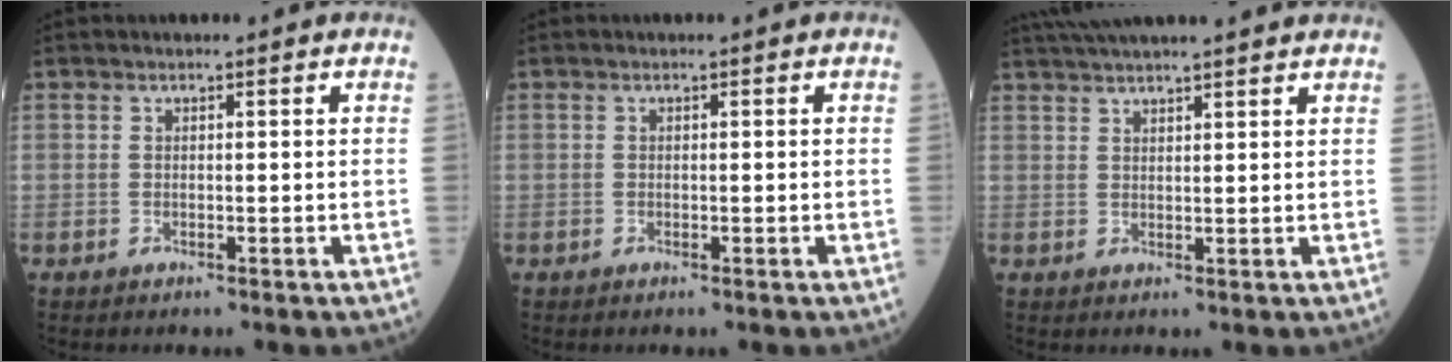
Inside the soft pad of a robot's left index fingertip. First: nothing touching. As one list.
[{"total": 0.0}, {"total": 12.0, "force": [10.8, 0.2, 5.2], "torque": [-0.089, 0.031, 0.152]}]